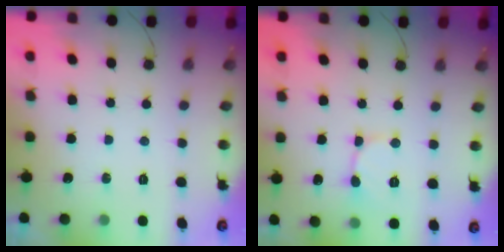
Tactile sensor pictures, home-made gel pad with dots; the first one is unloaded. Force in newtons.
{"total": 3.8, "press": 3.8, "slide": 0.2}